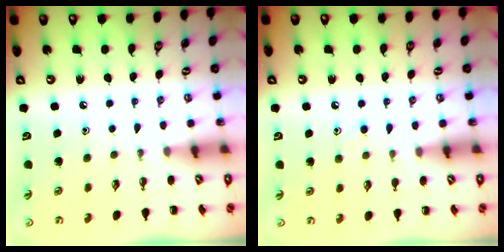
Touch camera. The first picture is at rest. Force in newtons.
{"total": 6.6, "press": 6.2, "slide": 2.3}